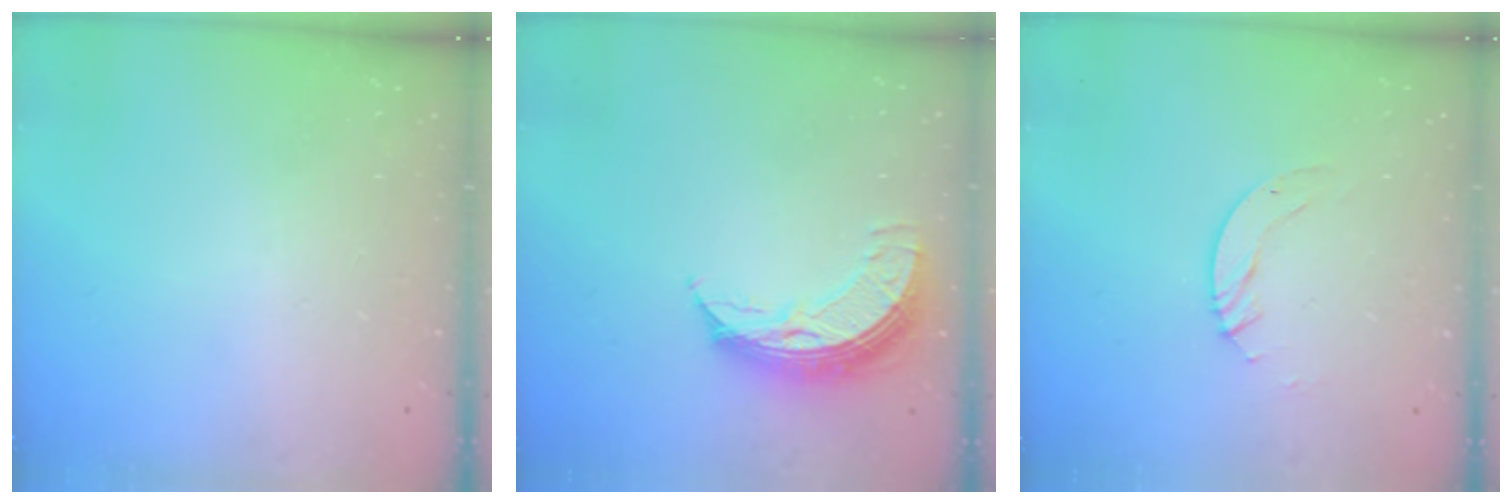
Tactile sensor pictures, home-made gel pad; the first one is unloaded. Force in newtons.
{"total": 9.0, "press": 9.0, "slide": 0.9}
{"total": 3.0, "press": 3.0, "slide": 0.2}